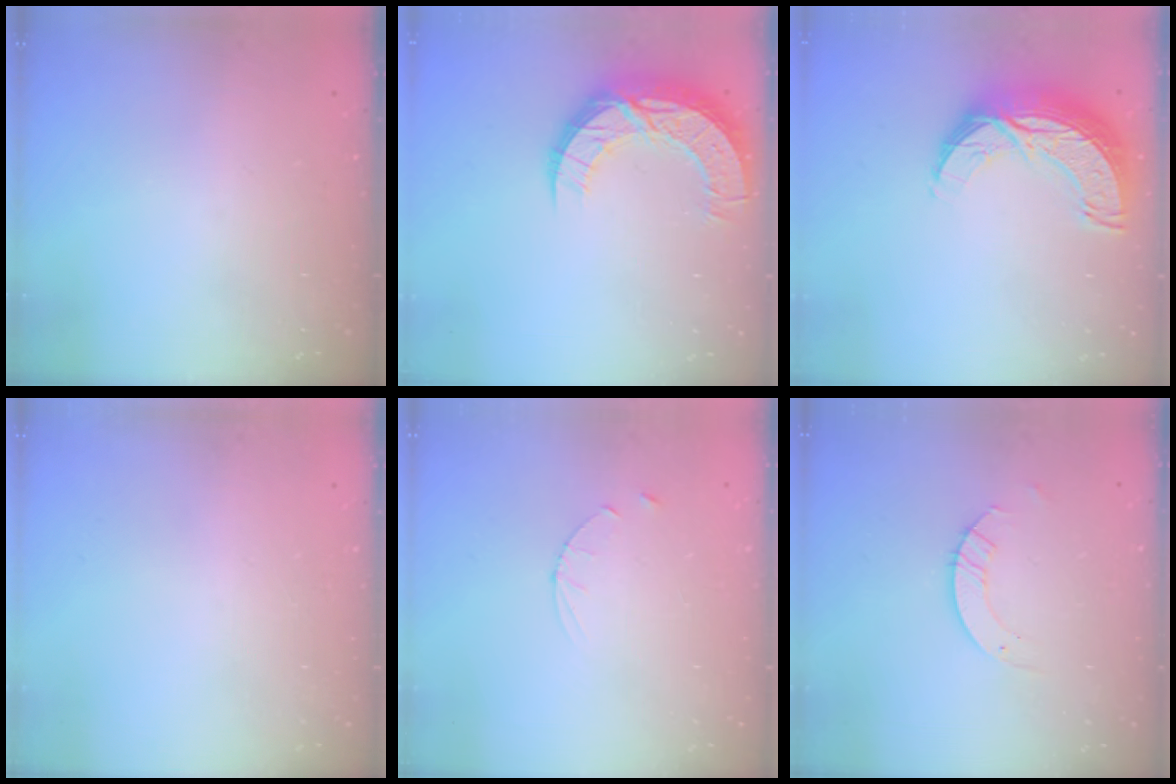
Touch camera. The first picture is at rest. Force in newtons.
{"total": 13.7, "press": 13.7, "slide": 1.0}
{"total": 12.4, "press": 12.4, "slide": 0.9}
{"total": 0.0}
{"total": 3.0, "press": 2.9, "slide": 0.4}
{"total": 3.7, "press": 3.7, "slide": 0.2}